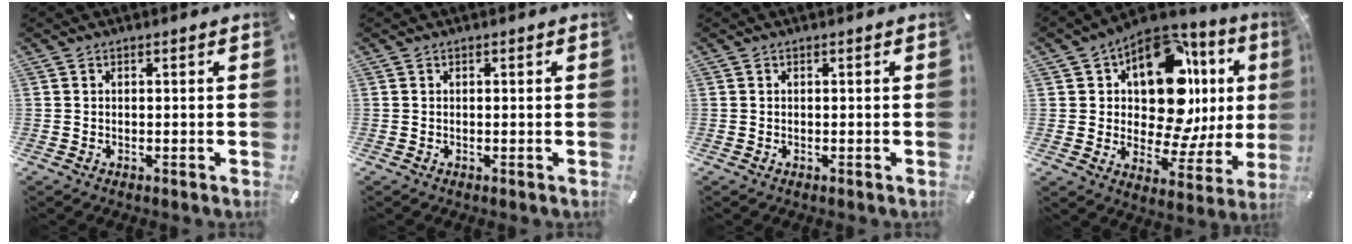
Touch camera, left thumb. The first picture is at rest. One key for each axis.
{"total": 0.0}
{"total": 0.0}
{"total": 19.2, "fx": 6.6, "fy": 11.2, "fz": 14.2, "tx": -0.202, "ty": -0.061, "tz": 0.105}